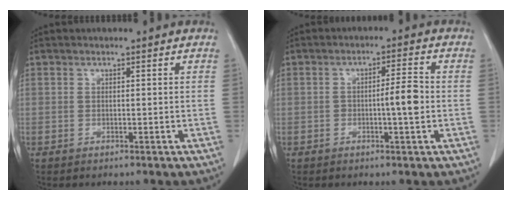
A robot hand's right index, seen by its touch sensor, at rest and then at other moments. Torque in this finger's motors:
{"motor_torque": [0.14, 0.09, 0.20, 0.05]}